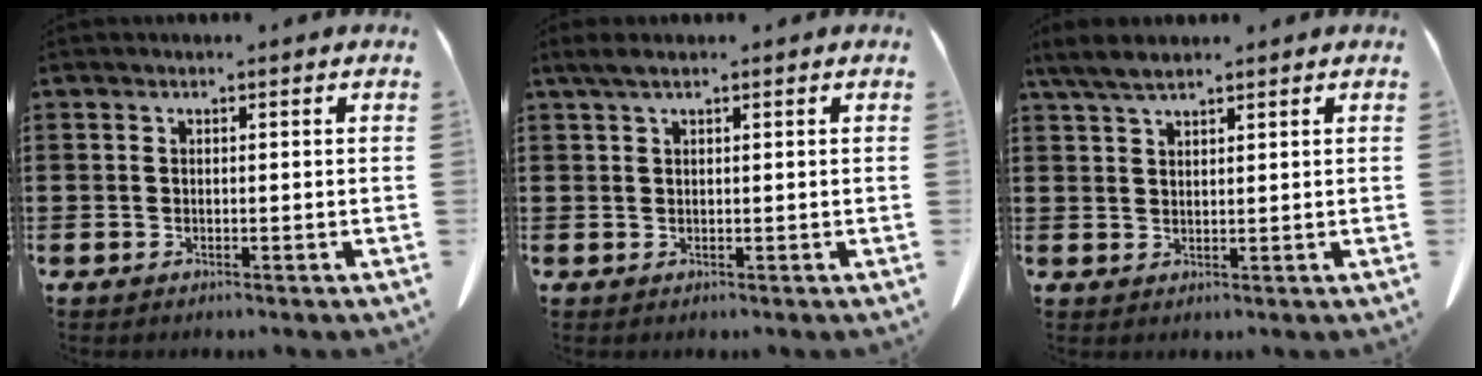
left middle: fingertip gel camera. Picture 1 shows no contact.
{"total": 1.7, "force": [0.9, 0.4, 1.4], "torque": [-0.028, 0.003, 0.016]}
{"total": 3.8, "force": [2.8, 1.0, 2.4], "torque": [-0.053, 0.001, 0.052]}